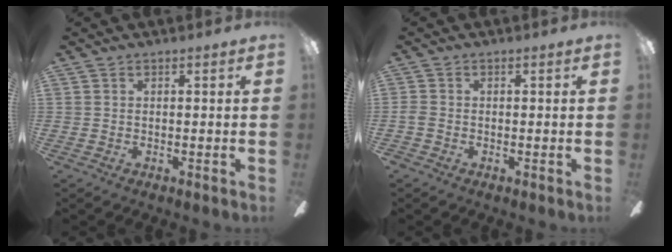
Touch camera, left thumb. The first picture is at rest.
{"total": 1.4, "force": [-0.7, 0.8, 0.8], "torque": [-0.014, 0.003, -0.013]}